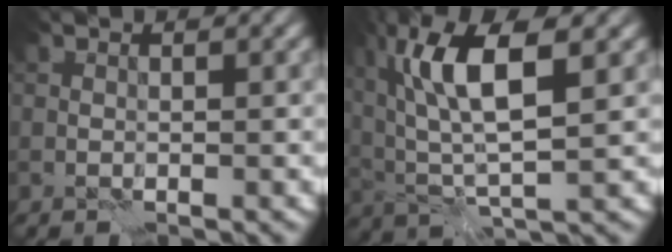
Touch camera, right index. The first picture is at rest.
{"total": 8.8, "force": [3.2, 3.3, 7.6], "torque": [-0.147, 0.004, 0.055]}